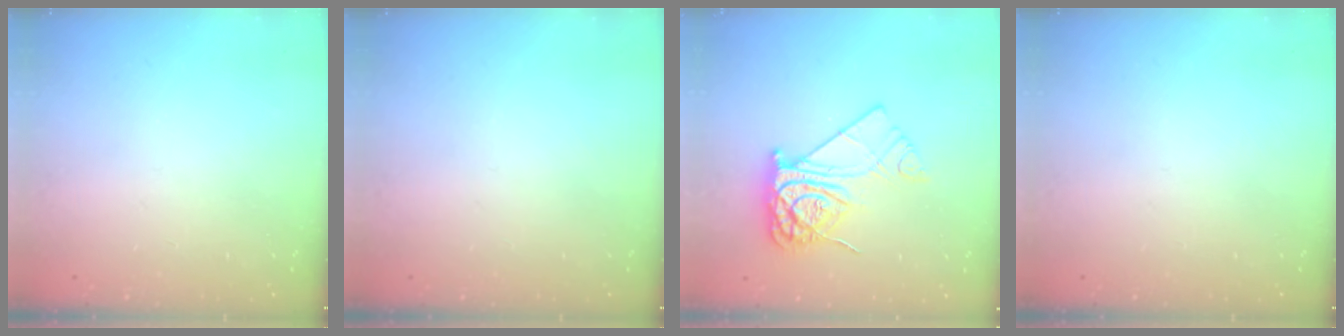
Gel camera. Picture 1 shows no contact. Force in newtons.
{"total": 0.0}
{"total": 12.8, "press": 12.7, "slide": 1.2}
{"total": 0.0}